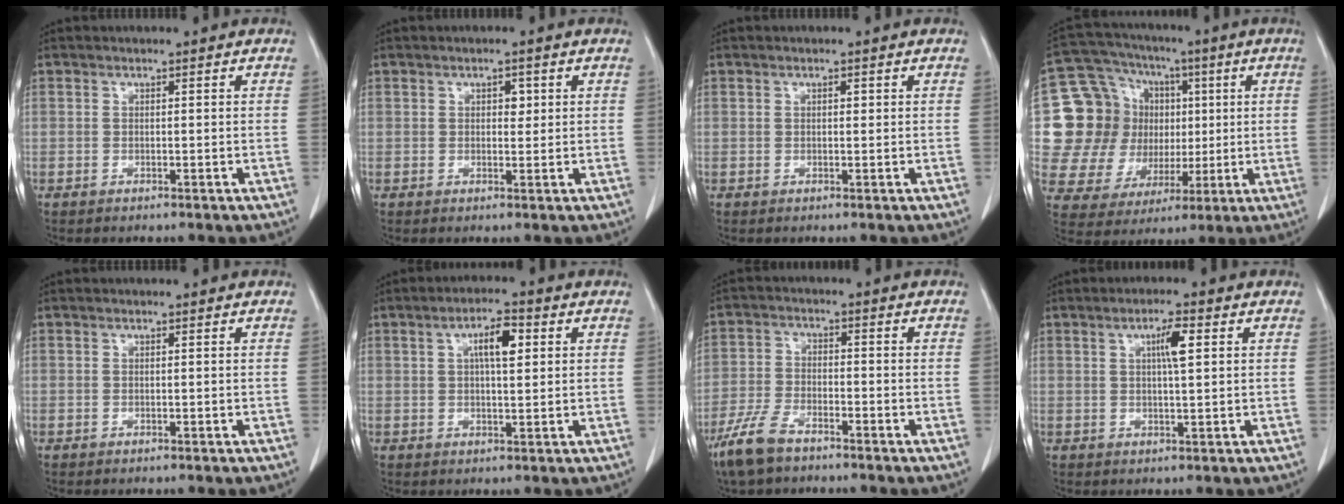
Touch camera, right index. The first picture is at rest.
{"total": 1.1, "force": [0.4, 0.6, 0.8], "torque": [-0.010, 0.000, 0.005]}
{"total": 0.6, "force": [0.2, 0.3, 0.5], "torque": [-0.009, 0.000, 0.004]}
{"total": 17.4, "force": [2.0, 15.1, 8.3], "torque": [-0.157, 0.056, 0.056]}
{"total": 0.0}
{"total": 5.3, "force": [1.6, 1.4, 4.8], "torque": [-0.085, 0.008, 0.027]}
{"total": 6.9, "force": [-5.2, 2.4, 3.9], "torque": [-0.095, -0.009, -0.100]}
{"total": 3.9, "force": [1.3, 0.4, 3.7], "torque": [-0.064, 0.002, 0.021]}